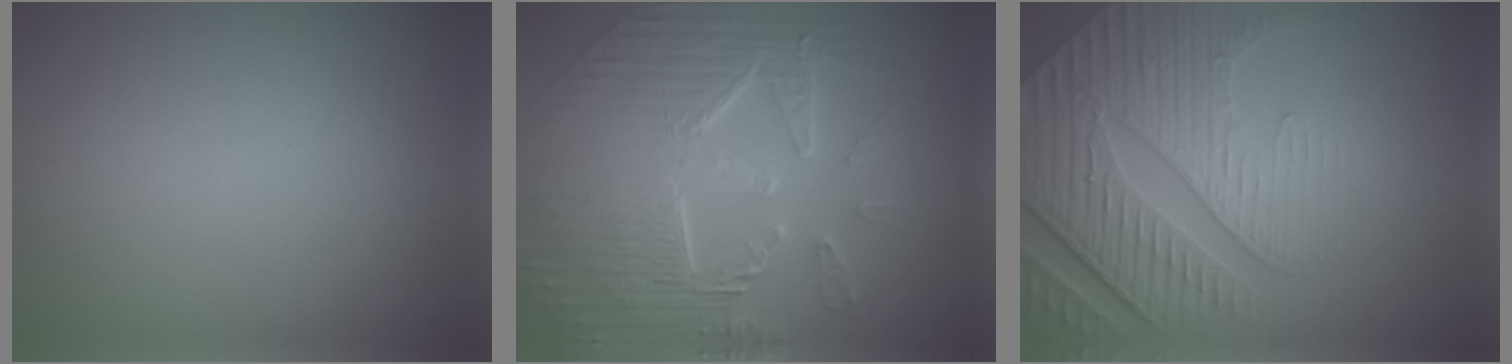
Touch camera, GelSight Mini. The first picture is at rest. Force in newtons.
{"total": 10.5, "press": 7.3, "slide": 7.5}
{"total": 9.0, "press": 6.3, "slide": 6.5}